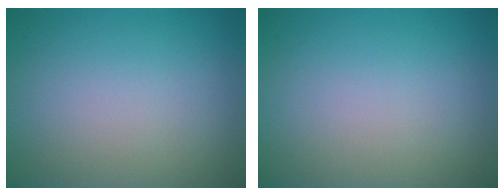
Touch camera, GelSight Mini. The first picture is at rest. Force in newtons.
{"total": 0.0}